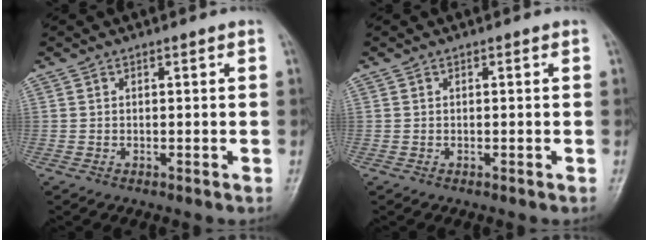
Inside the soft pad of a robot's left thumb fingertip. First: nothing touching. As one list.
[{"total": 0.0}]